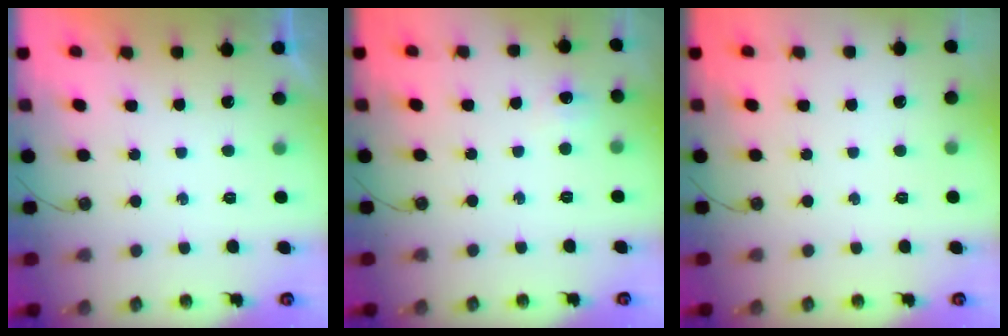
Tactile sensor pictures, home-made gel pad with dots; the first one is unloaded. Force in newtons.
{"total": 3.7, "press": 3.7, "slide": 0.6}
{"total": 0.0}